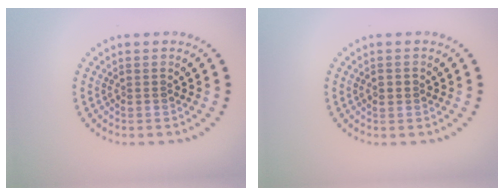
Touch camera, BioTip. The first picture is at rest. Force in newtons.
{"total": 1.1, "press": 1.1, "slide": 0.1}